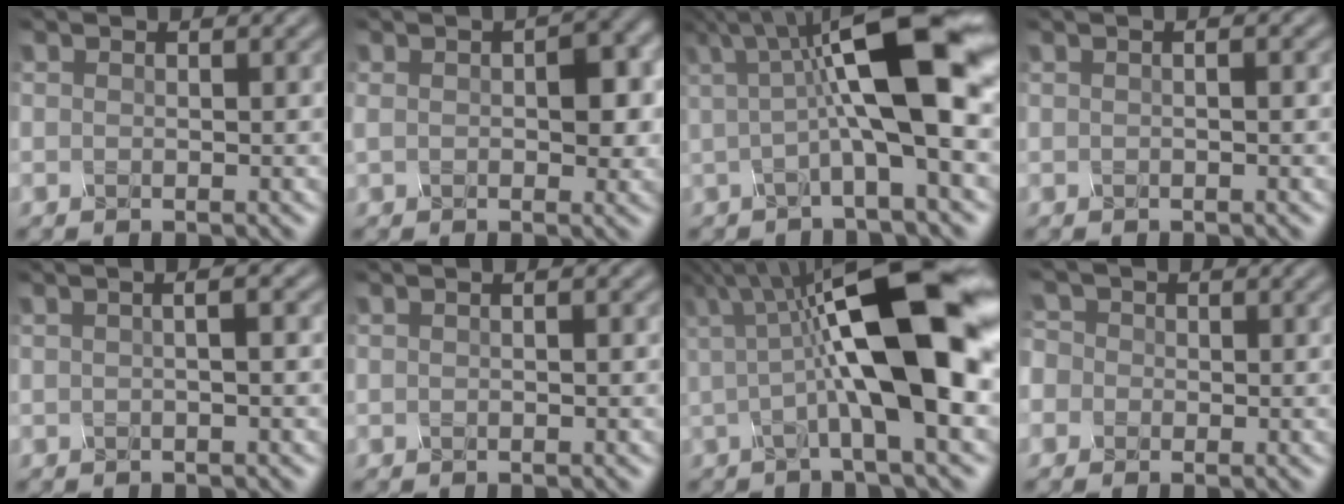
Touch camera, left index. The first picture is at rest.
{"total": 4.4, "force": [0.5, 2.4, 3.6], "torque": [-0.055, 0.006, 0.005]}
{"total": 10.3, "force": [1.8, 2.3, 9.8], "torque": [-0.153, 0.014, 0.024]}
{"total": 1.4, "force": [0.4, 0.4, 1.3], "torque": [-0.016, -0.001, -0.002]}
{"total": 3.3, "force": [0.8, 1.4, 2.9], "torque": [-0.019, 0.017, -0.015]}
{"total": 0.8, "force": [0.2, 0.1, 0.7], "torque": [-0.015, 0.001, -0.002]}
{"total": 13.0, "force": [1.6, 3.1, 12.5], "torque": [-0.197, 0.024, 0.017]}
{"total": 3.4, "force": [-0.4, 3.2, 1.1], "torque": [-0.016, 0.027, -0.042]}